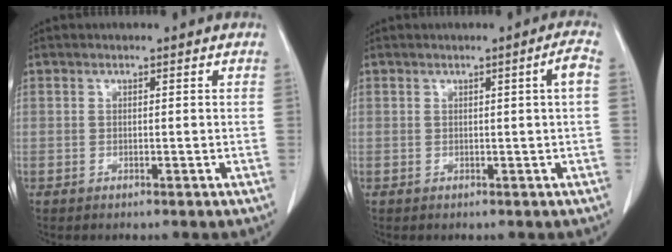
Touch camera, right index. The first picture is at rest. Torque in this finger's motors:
{"motor_torque": [0.19, -0.08, 0.08, 0.02]}